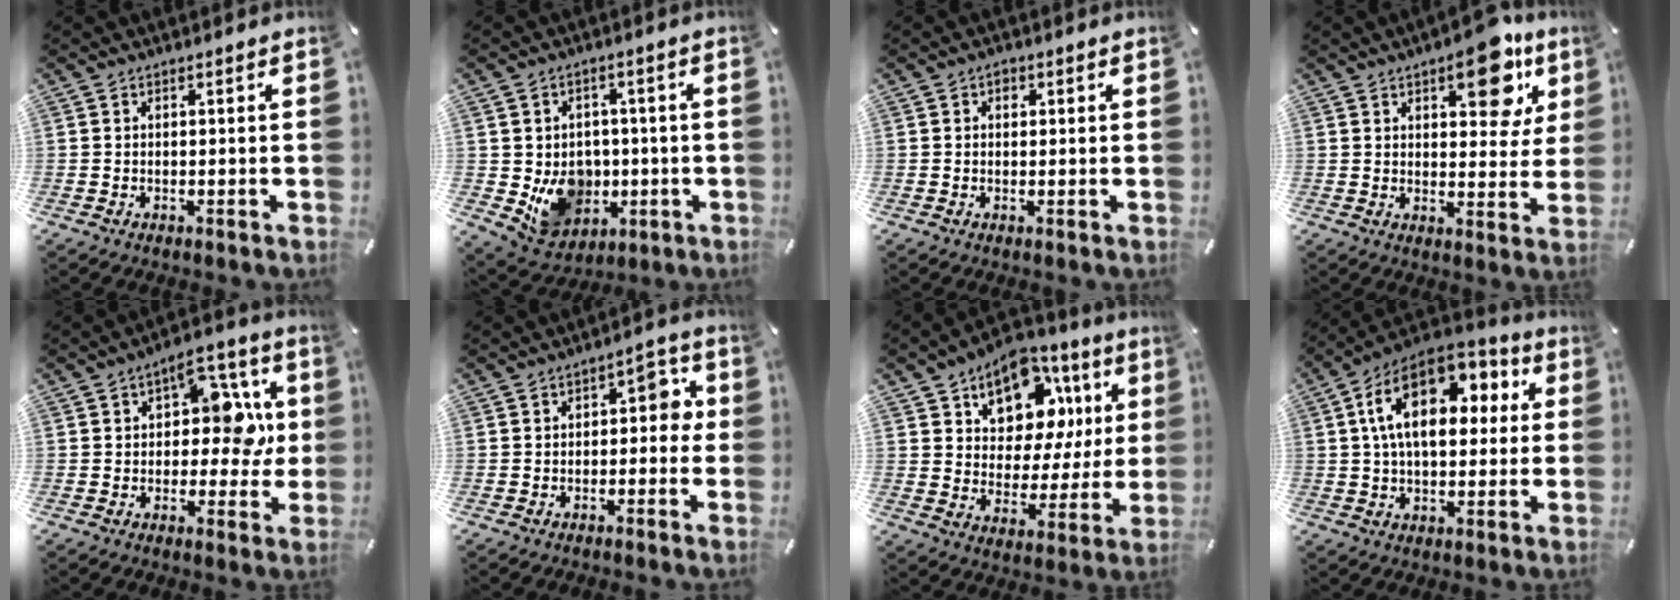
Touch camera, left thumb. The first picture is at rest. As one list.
[{"total": 10.6, "force": [-1.2, 9.8, 4.0], "torque": [-0.069, -0.005, -0.008]}, {"total": 1.3, "force": [0.3, 1.1, 0.6], "torque": [-0.006, 0.004, 0.002]}, {"total": 13.7, "force": [7.1, 6.8, 9.5], "torque": [-0.101, -0.036, 0.112]}, {"total": 12.9, "force": [2.2, 8.2, 9.8], "torque": [-0.114, -0.010, 0.035]}, {"total": 6.0, "force": [0.1, 3.8, 4.7], "torque": [-0.059, 0.009, -0.009]}, {"total": 14.0, "force": [8.6, 9.1, 6.3], "torque": [-0.099, -0.061, 0.151]}, {"total": 17.7, "force": [5.6, 10.8, 12.9], "torque": [-0.243, -0.019, 0.093]}]